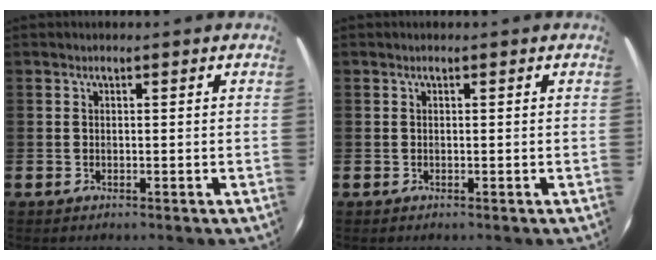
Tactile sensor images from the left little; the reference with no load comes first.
{"total": 0.0}